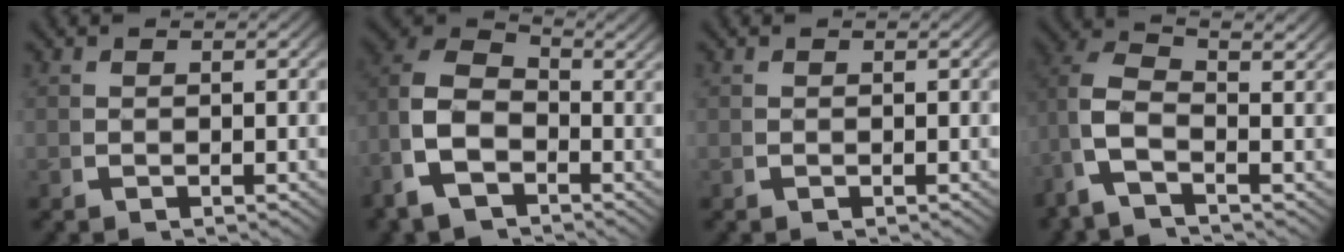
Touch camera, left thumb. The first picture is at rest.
{"total": 7.9, "force": [-0.2, 5.8, 5.4], "torque": [-0.119, -0.014, -0.007]}
{"total": 0.0}
{"total": 5.4, "force": [-0.3, 2.7, 4.6], "torque": [-0.131, -0.018, -0.007]}